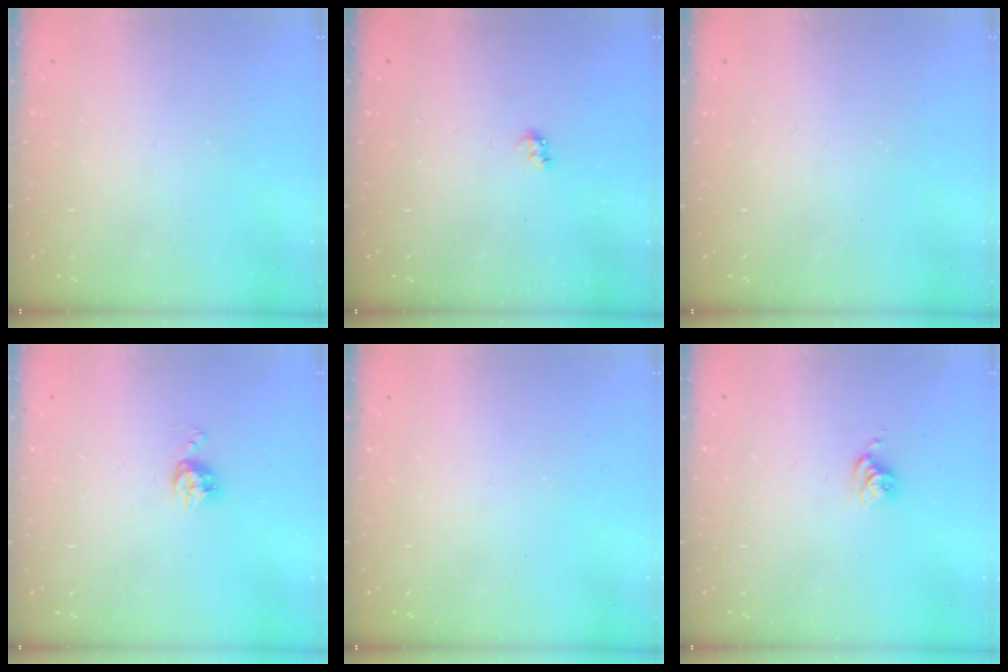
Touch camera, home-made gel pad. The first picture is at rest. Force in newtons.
{"total": 2.6, "press": 2.6, "slide": 0.4}
{"total": 0.0}
{"total": 6.1, "press": 6.1, "slide": 0.6}
{"total": 0.0}
{"total": 3.9, "press": 3.8, "slide": 0.3}